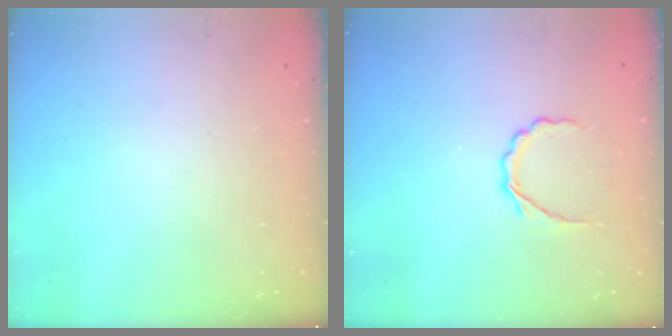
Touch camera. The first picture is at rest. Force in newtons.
{"total": 4.2, "press": 4.0, "slide": 1.2}